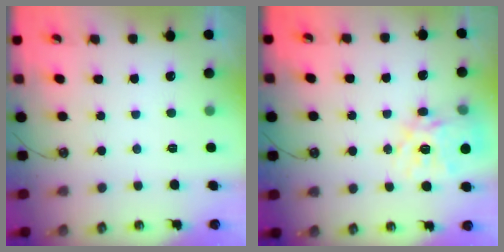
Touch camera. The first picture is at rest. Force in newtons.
{"total": 16.8, "press": 16.7, "slide": 1.8}